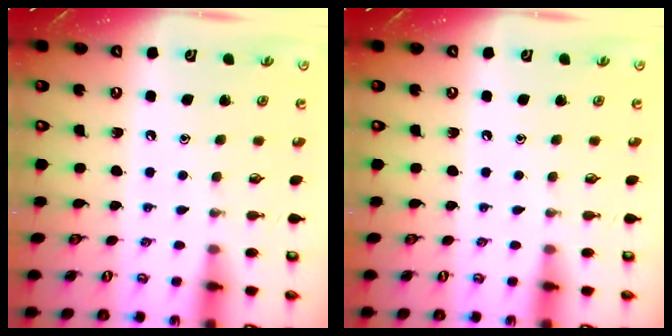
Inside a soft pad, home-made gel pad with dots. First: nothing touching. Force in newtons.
{"total": 0.0}